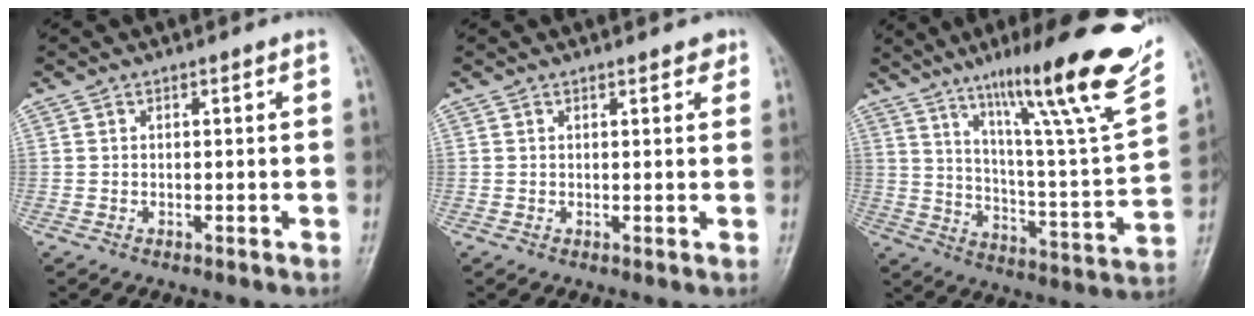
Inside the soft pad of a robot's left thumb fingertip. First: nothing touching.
{"total": 1.9, "force": [1.4, 0.9, 1.0], "torque": [0.000, -0.005, 0.013]}
{"total": 26.5, "force": [15.9, 3.3, 21.0], "torque": [-0.293, -0.052, 0.247]}